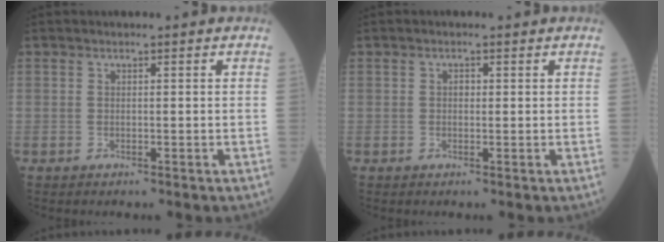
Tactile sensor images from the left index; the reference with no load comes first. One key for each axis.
{"total": 1.1, "fx": 0.3, "fy": 0.8, "fz": 0.6, "tx": -0.018, "ty": 0.010, "tz": 0.008}